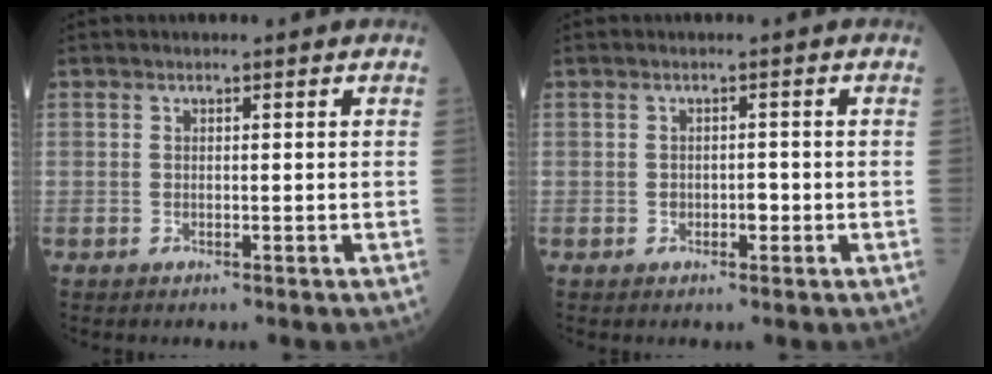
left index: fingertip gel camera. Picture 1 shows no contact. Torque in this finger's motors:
{"motor_torque": [-0.08, 0.05, -0.01, 0.00]}